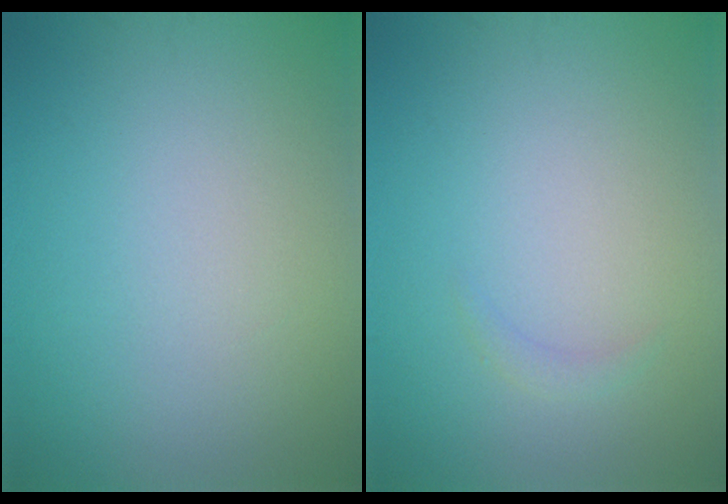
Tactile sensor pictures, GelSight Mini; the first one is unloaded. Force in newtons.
{"total": 0.7, "press": 0.7, "slide": 0.1}